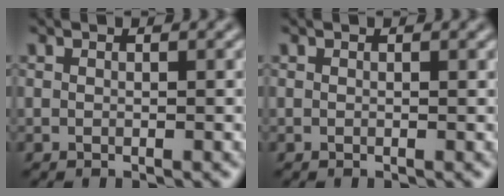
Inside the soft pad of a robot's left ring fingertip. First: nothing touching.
{"total": 0.0}